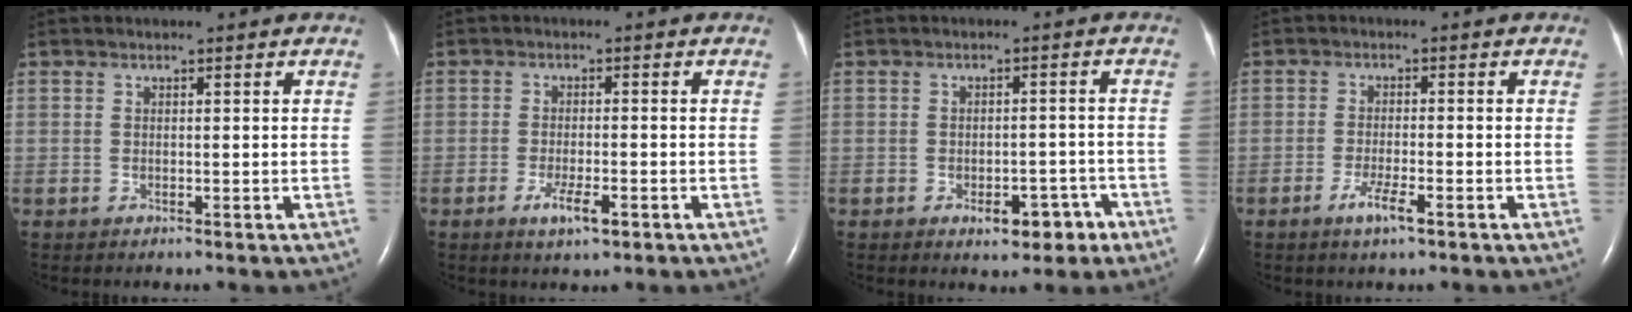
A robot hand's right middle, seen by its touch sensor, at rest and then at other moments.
{"total": 3.8, "force": [-2.0, 0.8, 3.1], "torque": [-0.060, -0.003, -0.034]}
{"total": 5.0, "force": [-2.9, 2.5, 3.3], "torque": [-0.030, 0.012, -0.032]}
{"total": 3.5, "force": [-2.1, 0.3, 2.9], "torque": [-0.058, -0.005, -0.039]}